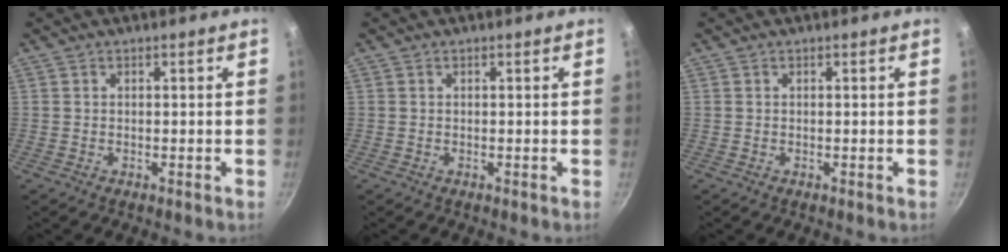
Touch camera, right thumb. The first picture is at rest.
{"total": 0.0}
{"total": 0.0}